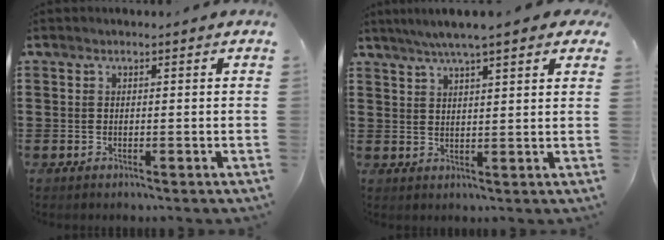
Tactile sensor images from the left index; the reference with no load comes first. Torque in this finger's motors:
{"motor_torque": [0.48, 0.16, 1.05, 0.21]}